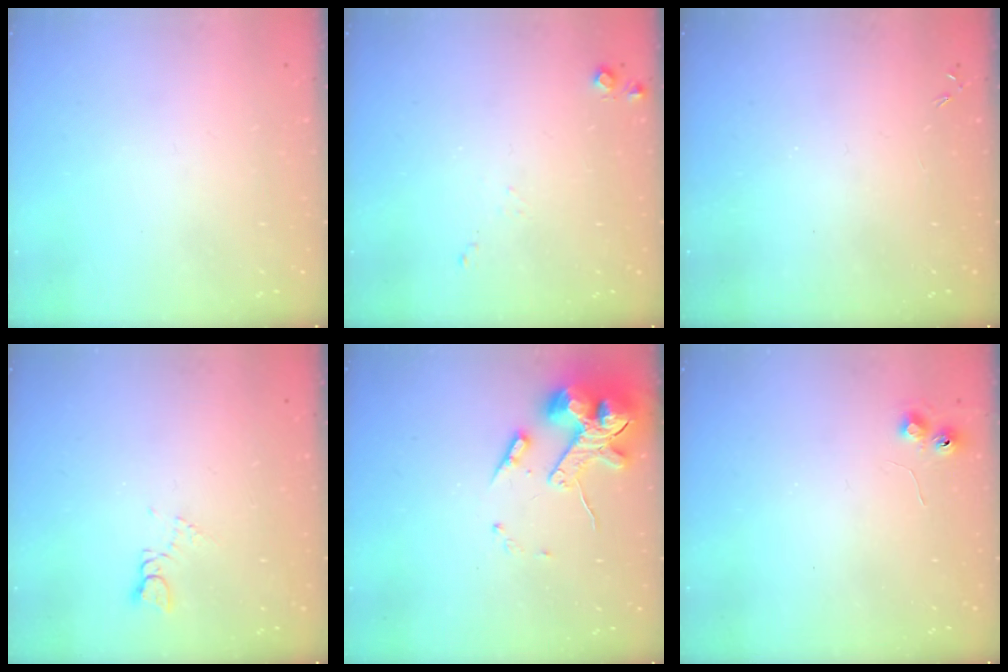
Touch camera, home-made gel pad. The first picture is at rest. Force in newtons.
{"total": 5.7, "press": 5.6, "slide": 0.8}
{"total": 0.0}
{"total": 1.9, "press": 1.8, "slide": 0.3}
{"total": 14.6, "press": 14.4, "slide": 2.3}
{"total": 4.7, "press": 4.7, "slide": 0.6}